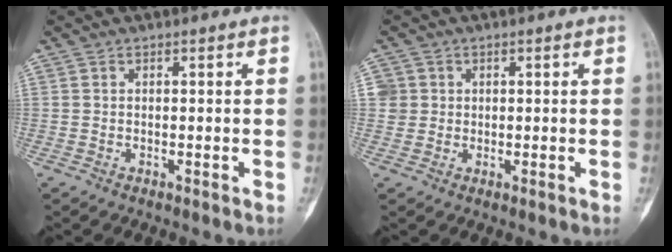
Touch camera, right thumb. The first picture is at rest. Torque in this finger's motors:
{"motor_torque": [-0.15, 0.00, 0.30, -0.09, 0.00]}